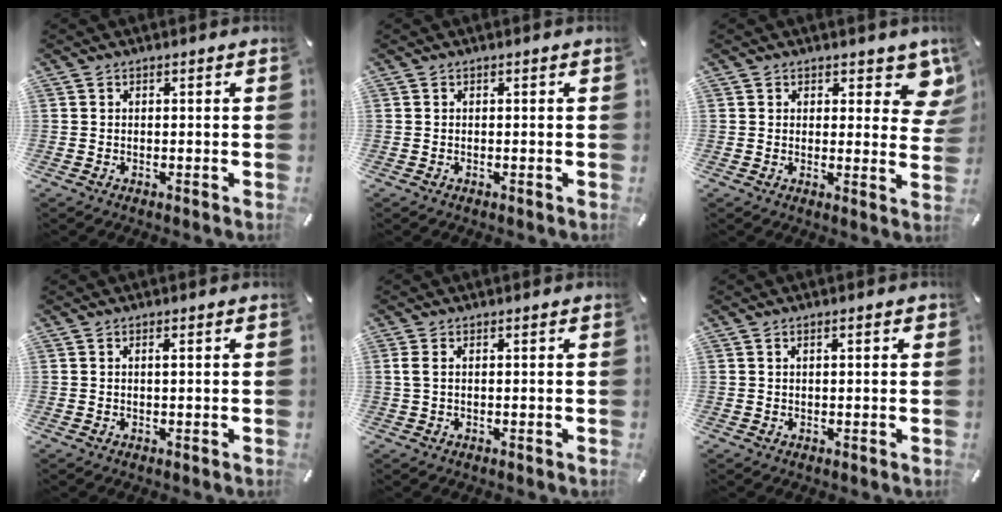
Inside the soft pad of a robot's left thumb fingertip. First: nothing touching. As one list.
[{"total": 0.0}, {"total": 7.6, "force": [4.4, 4.2, 4.6], "torque": [-0.035, -0.032, 0.073]}, {"total": 0.9, "force": [0.2, 0.1, 0.9], "torque": [-0.016, 0.000, 0.002]}, {"total": 1.4, "force": [0.1, 0.4, 1.4], "torque": [-0.027, -0.001, 0.001]}, {"total": 1.5, "force": [0.4, 0.4, 1.3], "torque": [-0.026, 0.003, 0.006]}]